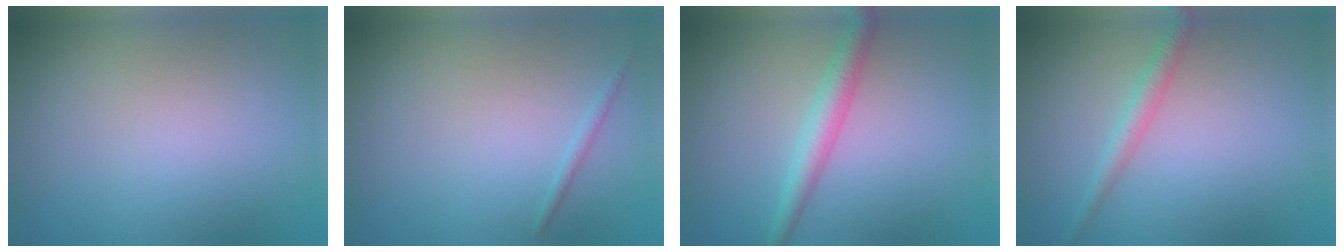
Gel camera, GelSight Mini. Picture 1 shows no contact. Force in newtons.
{"total": 0.7, "press": 0.7, "slide": 0.0}
{"total": 2.7, "press": 2.7, "slide": 0.1}
{"total": 2.0, "press": 2.0, "slide": 0.0}